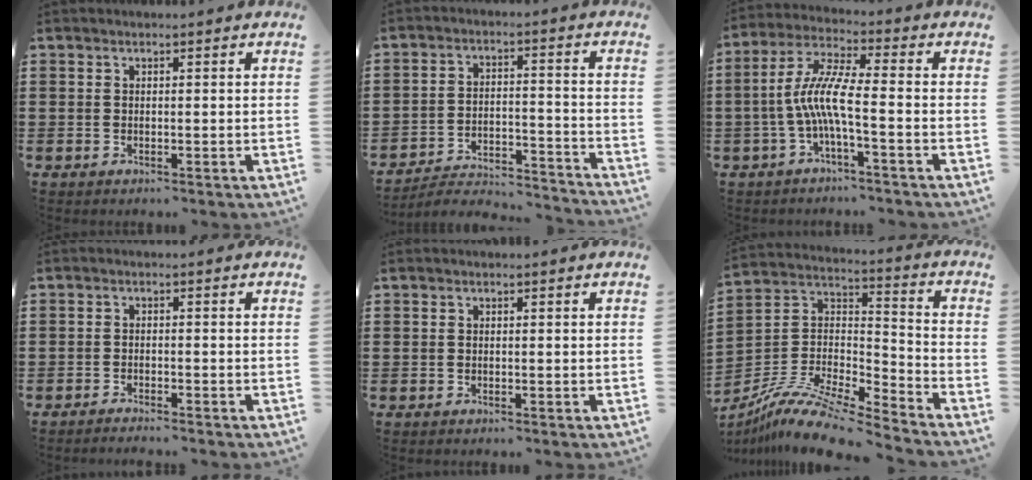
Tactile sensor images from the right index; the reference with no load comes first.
{"total": 3.8, "force": [-3.7, 0.7, 0.9], "torque": [-0.021, 0.002, -0.079]}
{"total": 7.9, "force": [-2.0, 1.0, 7.6], "torque": [-0.166, -0.008, -0.046]}
{"total": 1.3, "force": [-1.3, -0.1, 0.0], "torque": [-0.004, 0.001, -0.026]}
{"total": 0.0}
{"total": 11.4, "force": [-9.8, 1.7, 5.5], "torque": [-0.111, 0.018, -0.196]}